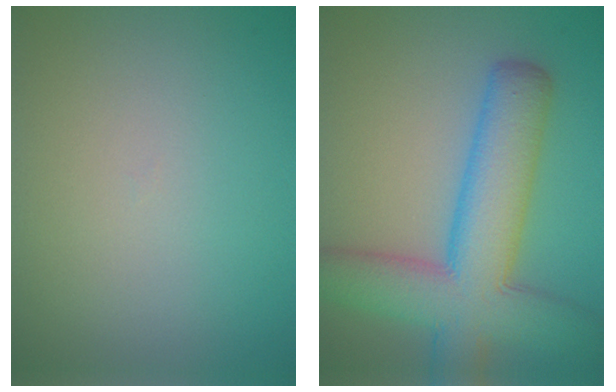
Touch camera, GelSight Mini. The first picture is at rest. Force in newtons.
{"total": 9.8, "press": 9.8, "slide": 0.3}